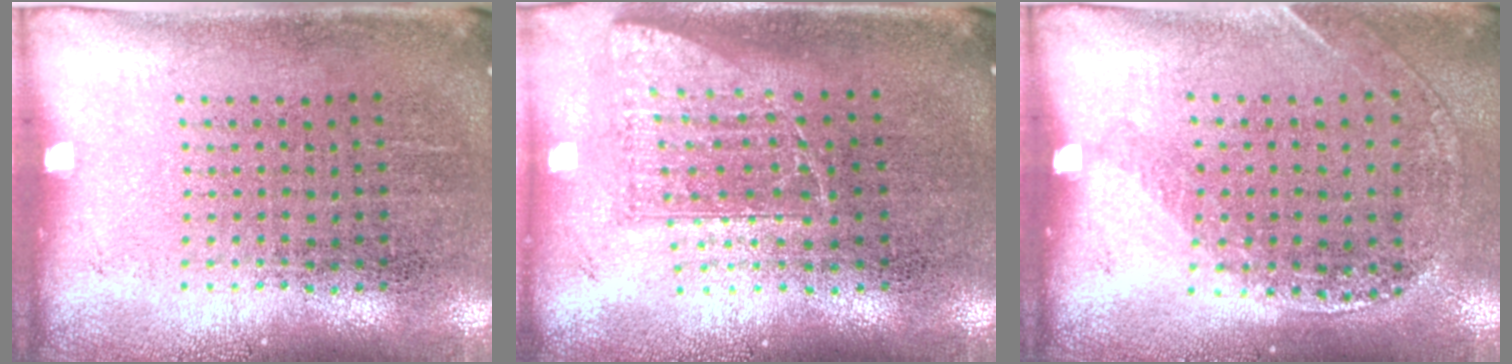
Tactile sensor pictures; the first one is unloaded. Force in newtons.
{"total": 1.3, "press": 1.0, "slide": 0.8}
{"total": 1.2, "press": 1.2, "slide": 0.2}